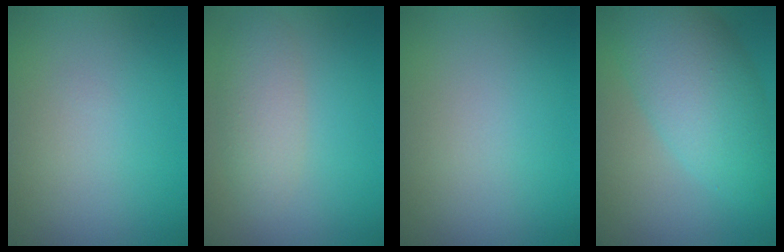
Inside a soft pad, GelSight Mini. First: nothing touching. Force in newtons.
{"total": 2.9, "press": 2.9, "slide": 0.1}
{"total": 0.0}
{"total": 7.2, "press": 7.2, "slide": 0.2}